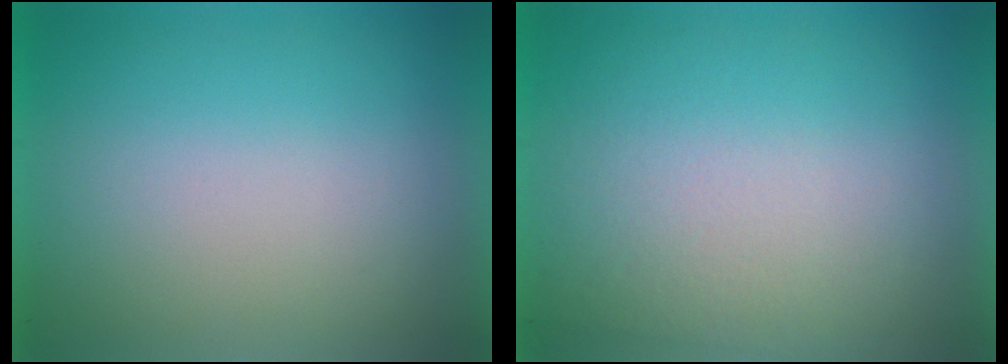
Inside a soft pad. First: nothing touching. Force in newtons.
{"total": 2.8}